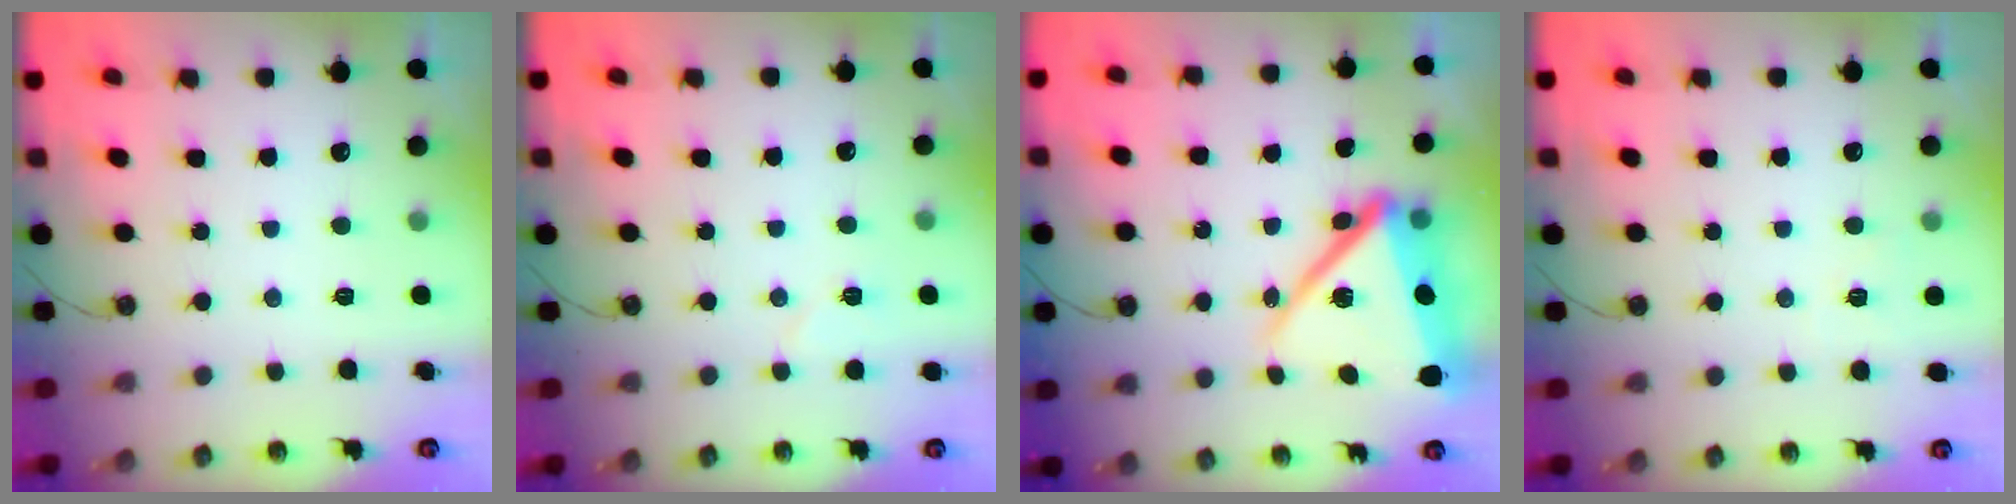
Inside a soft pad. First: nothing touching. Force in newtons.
{"total": 5.7, "press": 5.4, "slide": 1.8}
{"total": 18.6, "press": 18.5, "slide": 1.8}
{"total": 4.8, "press": 4.1, "slide": 2.4}